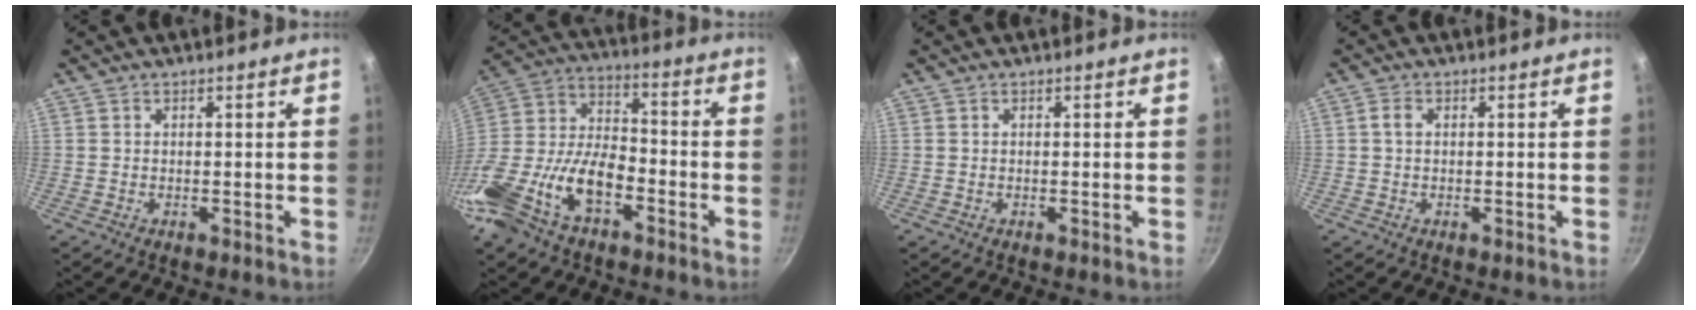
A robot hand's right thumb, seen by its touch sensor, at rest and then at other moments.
{"total": 20.7, "force": [-9.2, 11.3, 14.8], "torque": [-0.283, 0.047, -0.193]}
{"total": 0.0}
{"total": 1.6, "force": [0.2, 1.0, 1.2], "torque": [-0.024, 0.005, 0.002]}